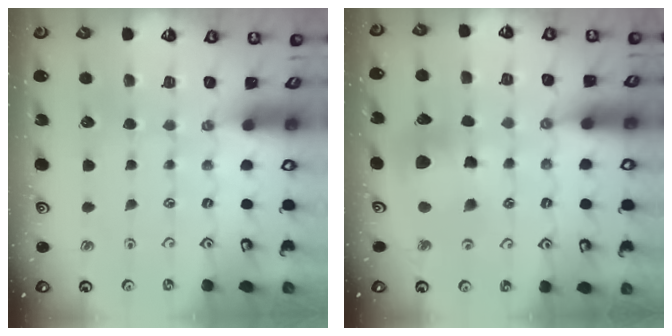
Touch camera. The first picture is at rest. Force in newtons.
{"total": 10.6, "press": 10.5, "slide": 1.2}